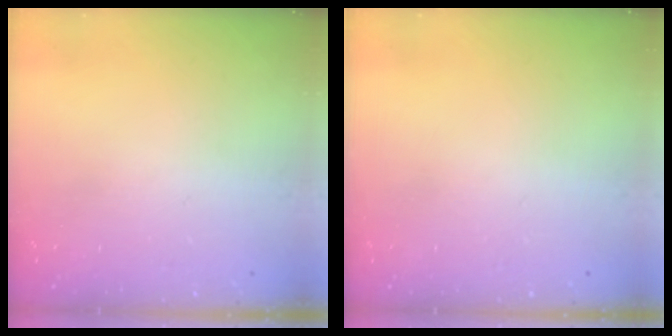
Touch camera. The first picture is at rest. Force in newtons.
{"total": 0.0}